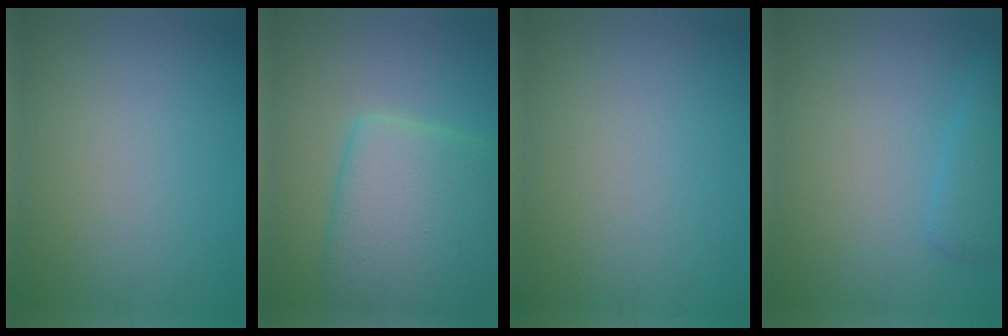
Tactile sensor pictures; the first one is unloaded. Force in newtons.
{"total": 8.2, "press": 8.2, "slide": 0.6}
{"total": 0.0}
{"total": 2.2, "press": 2.2, "slide": 0.0}